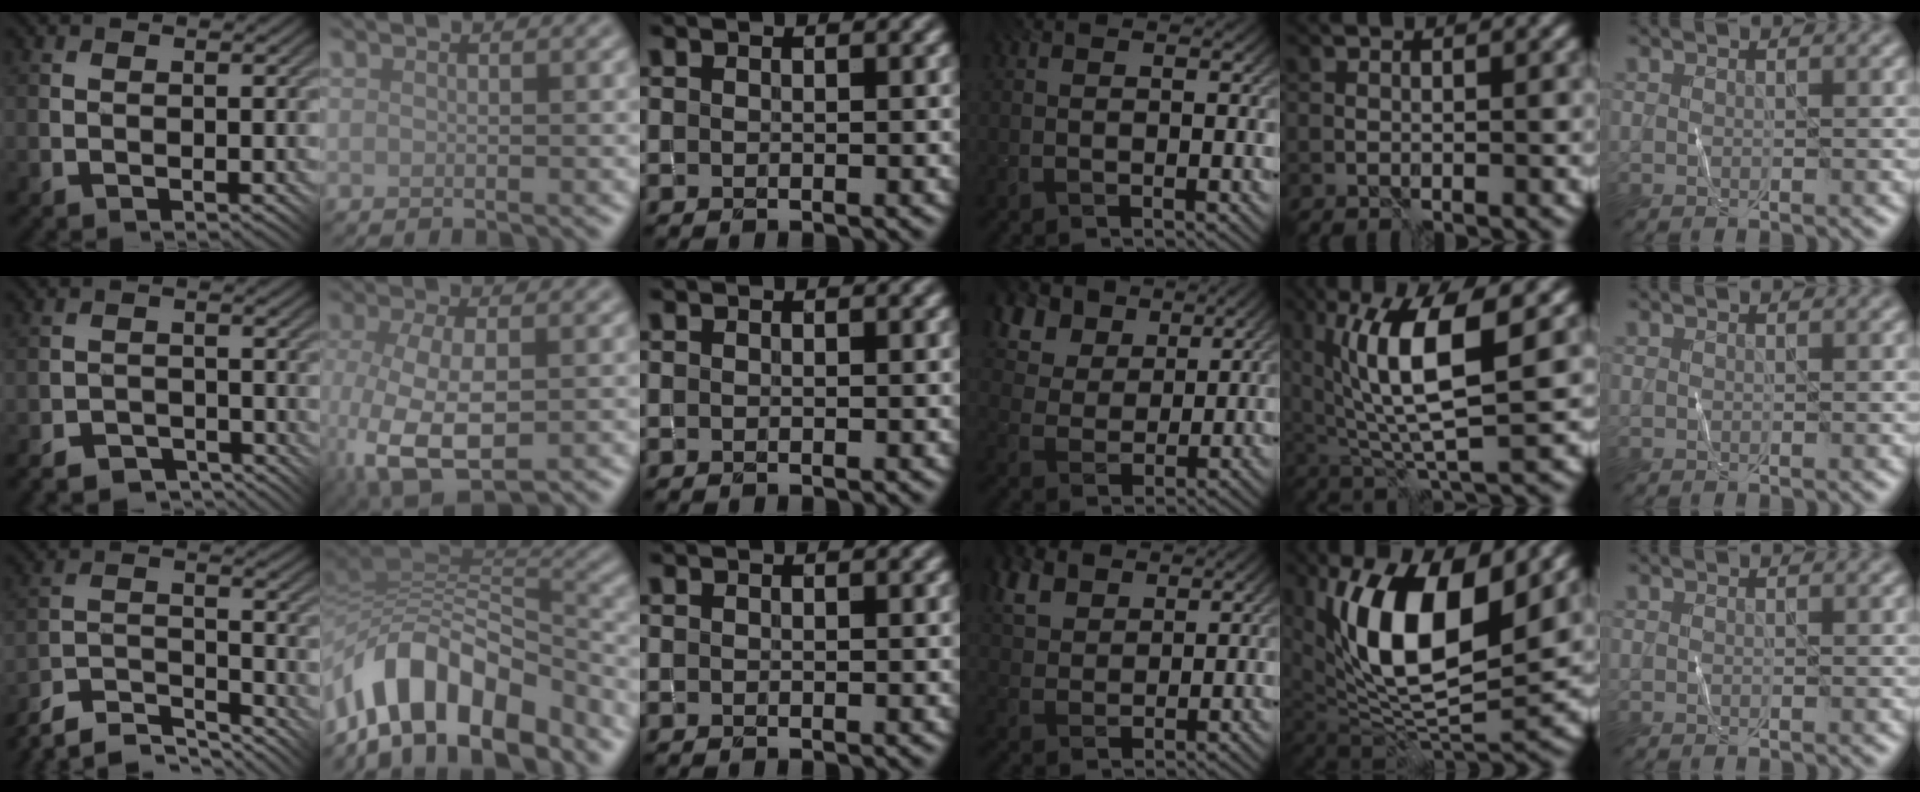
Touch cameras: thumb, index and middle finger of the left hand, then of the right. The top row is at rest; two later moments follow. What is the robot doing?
{"motion": "fold", "object": "shorts"}